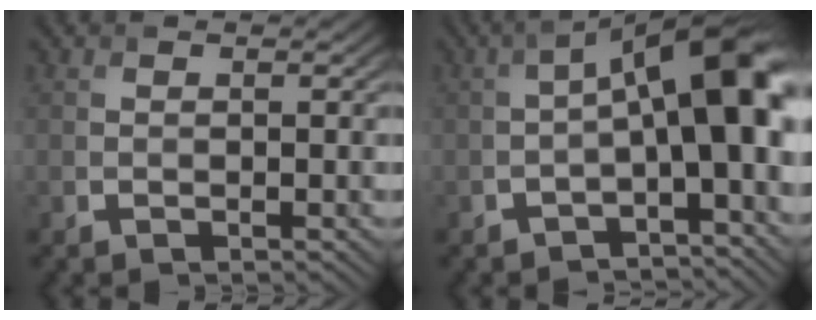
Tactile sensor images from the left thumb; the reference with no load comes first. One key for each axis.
{"total": 11.2, "fx": -0.8, "fy": 4.7, "fz": 10.1, "tx": -0.144, "ty": 0.010, "tz": -0.019}